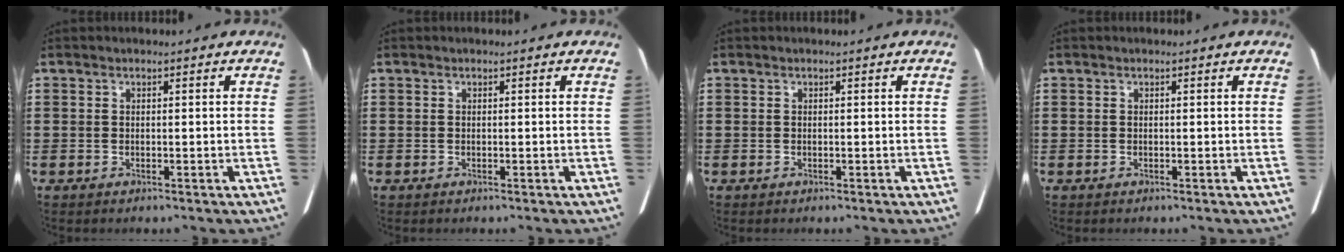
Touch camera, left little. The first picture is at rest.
{"total": 0.0}
{"total": 0.0}
{"total": 0.0}